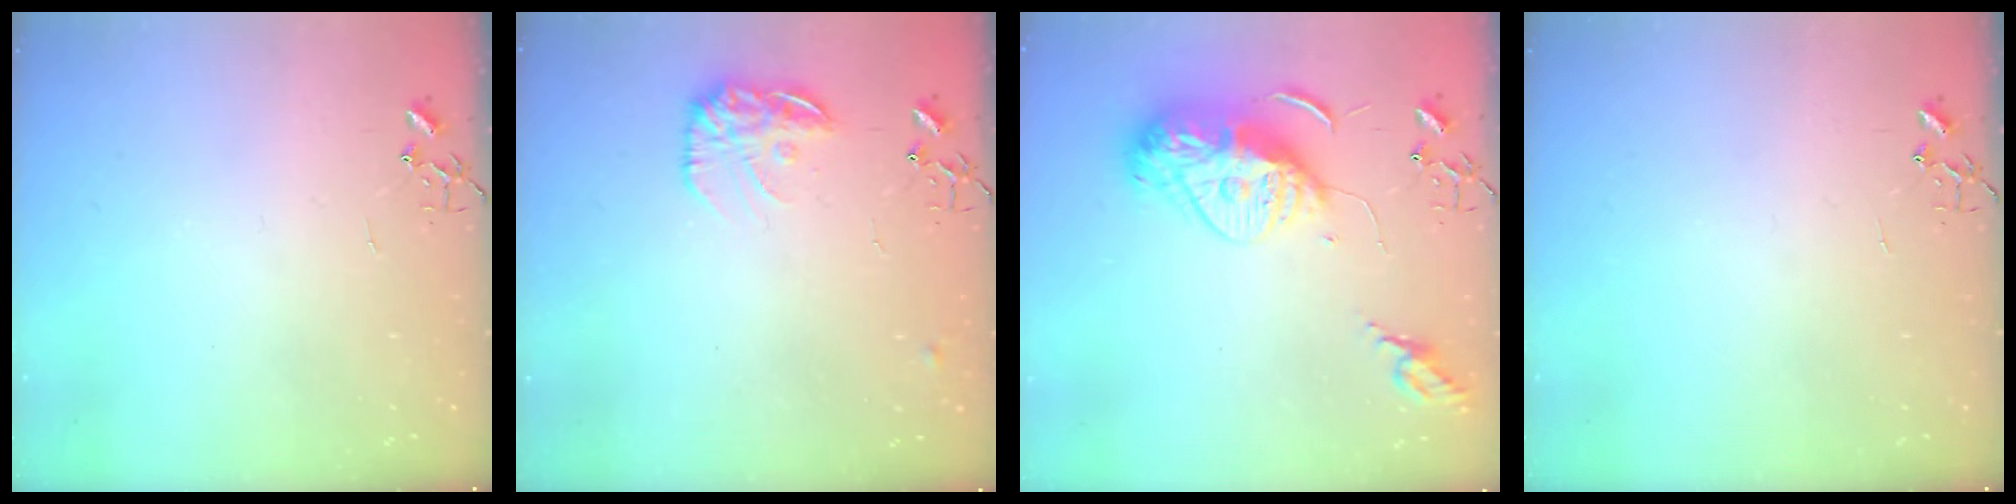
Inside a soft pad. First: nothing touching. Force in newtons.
{"total": 13.0, "press": 12.9, "slide": 0.8}
{"total": 15.5, "press": 15.4, "slide": 1.6}
{"total": 0.0}